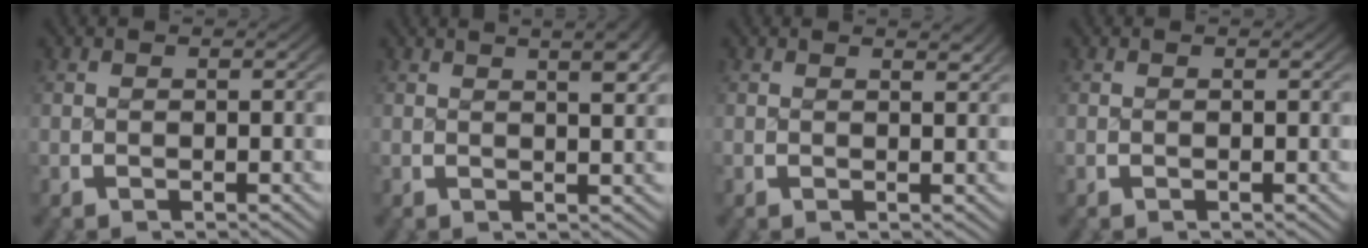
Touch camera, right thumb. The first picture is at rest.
{"total": 3.7, "force": [1.7, 1.1, 3.1], "torque": [-0.034, 0.006, 0.024]}
{"total": 1.0, "force": [0.8, 0.1, 0.5], "torque": [0.000, -0.001, 0.012]}
{"total": 0.0}